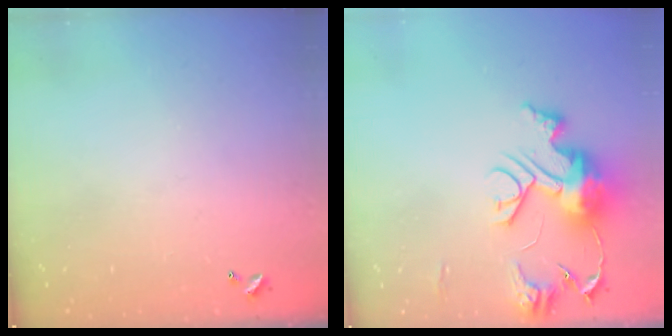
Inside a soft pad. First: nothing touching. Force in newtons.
{"total": 13.9, "press": 13.8, "slide": 1.5}